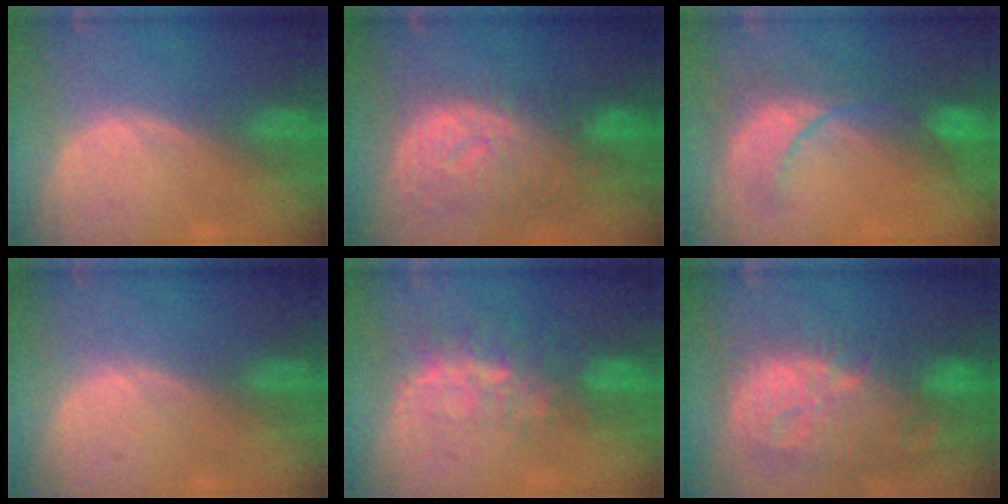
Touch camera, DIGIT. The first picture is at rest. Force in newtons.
{"total": 11.1, "press": 9.8, "slide": 5.2}
{"total": 8.4, "press": 8.3, "slide": 1.6}
{"total": 0.0}
{"total": 8.3, "press": 6.9, "slide": 4.7}
{"total": 14.4, "press": 12.5, "slide": 7.1}